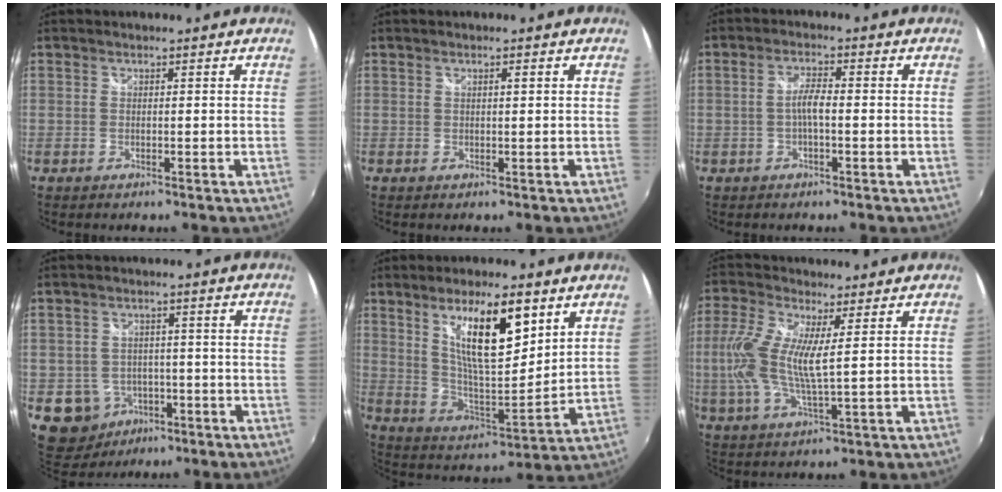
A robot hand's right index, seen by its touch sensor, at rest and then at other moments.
{"total": 0.8, "force": [0.4, 0.0, 0.7], "torque": [-0.010, 0.005, 0.009]}
{"total": 3.1, "force": [-0.7, 0.6, 3.0], "torque": [-0.059, 0.007, -0.014]}
{"total": 8.6, "force": [-3.2, 7.7, 2.1], "torque": [-0.074, 0.018, -0.032]}
{"total": 15.7, "force": [7.6, 4.7, 12.9], "torque": [-0.214, 0.001, 0.146]}
{"total": 10.2, "force": [1.5, 2.0, 9.9], "torque": [-0.215, 0.001, 0.029]}